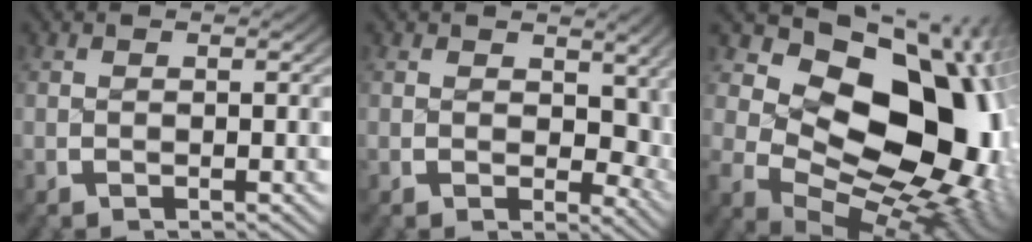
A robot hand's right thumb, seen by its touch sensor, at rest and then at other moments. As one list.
[{"total": 3.8, "force": [1.6, 2.4, 2.5], "torque": [-0.019, -0.012, 0.029]}, {"total": 20.7, "force": [0.2, 13.1, 16.0], "torque": [-0.276, -0.061, 0.032]}]